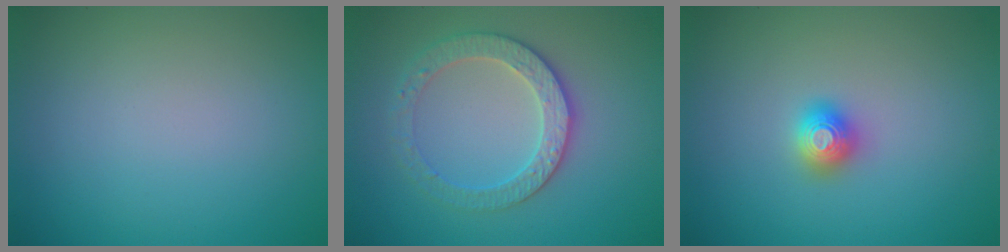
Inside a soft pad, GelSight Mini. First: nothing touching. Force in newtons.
{"total": 3.4, "press": 3.4, "slide": 0.5}
{"total": 2.0, "press": 2.0, "slide": 0.2}